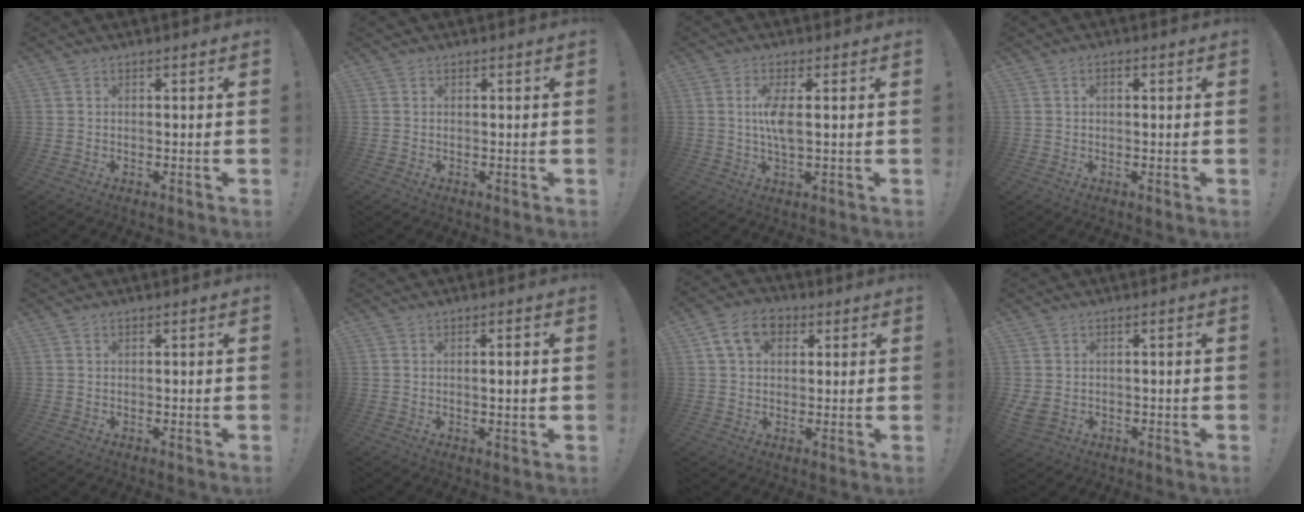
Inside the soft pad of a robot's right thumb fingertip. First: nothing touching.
{"total": 0.0}
{"total": 6.5, "force": [0.9, 1.8, 6.2], "torque": [-0.123, -0.008, 0.009]}
{"total": 1.2, "force": [0.0, 0.7, 0.9], "torque": [-0.014, 0.002, -0.002]}
{"total": 0.0}
{"total": 2.7, "force": [0.2, 0.1, 2.7], "torque": [-0.046, -0.001, 0.001]}
{"total": 9.1, "force": [3.6, 6.4, 5.4], "torque": [-0.088, 0.007, 0.068]}
{"total": 3.0, "force": [0.3, 2.3, 1.8], "torque": [-0.034, -0.005, 0.008]}